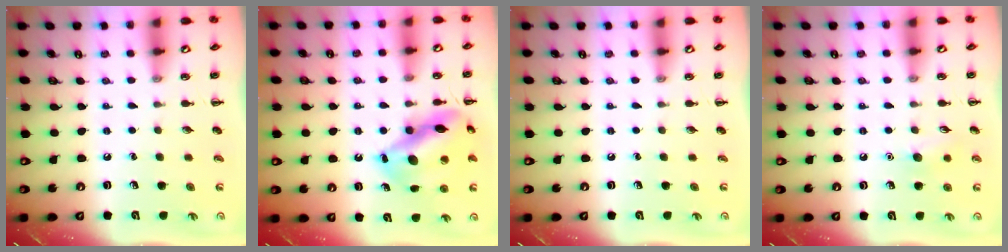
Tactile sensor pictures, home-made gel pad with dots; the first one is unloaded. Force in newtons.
{"total": 15.0, "press": 14.9, "slide": 1.3}
{"total": 0.0}
{"total": 7.0, "press": 6.8, "slide": 1.6}